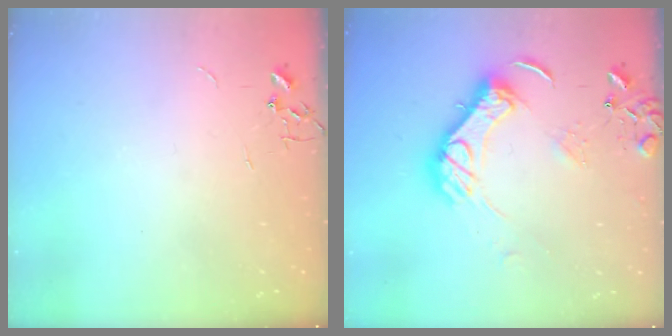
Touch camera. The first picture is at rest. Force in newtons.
{"total": 14.6, "press": 14.6, "slide": 1.1}